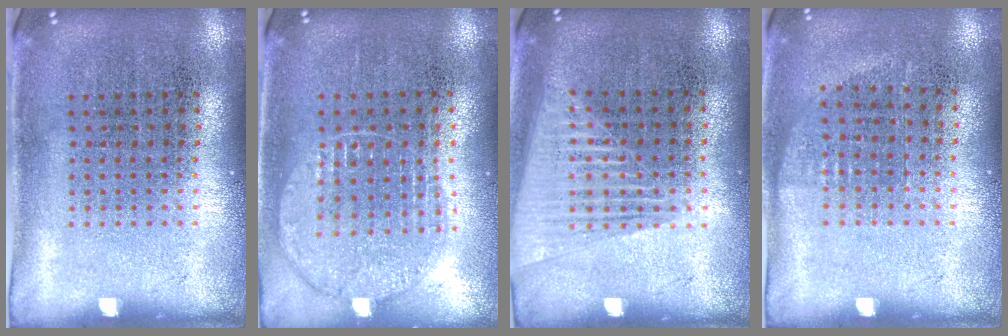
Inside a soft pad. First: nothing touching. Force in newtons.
{"total": 1.1, "press": 1.1, "slide": 0.1}
{"total": 1.5, "press": 1.4, "slide": 0.4}
{"total": 0.6, "press": 0.6, "slide": 0.3}